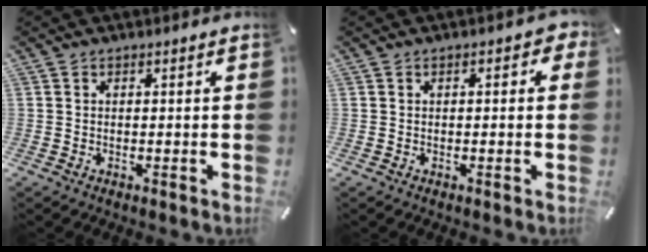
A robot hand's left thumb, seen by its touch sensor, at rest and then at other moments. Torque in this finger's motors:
{"motor_torque": [0.04, -0.04, 0.18, 0.14, 0.00]}